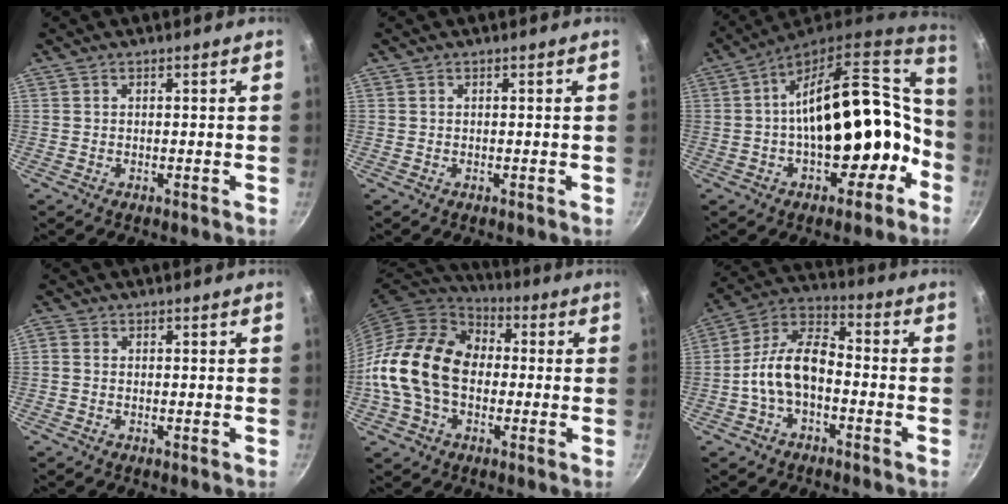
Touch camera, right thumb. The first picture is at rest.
{"total": 0.0}
{"total": 22.7, "force": [-3.1, 13.9, 17.7], "torque": [-0.203, 0.078, -0.024]}
{"total": 1.1, "force": [-0.2, 0.8, 0.8], "torque": [-0.022, 0.004, -0.010]}
{"total": 18.7, "force": [-0.7, 13.4, 13.0], "torque": [-0.211, 0.036, -0.025]}
{"total": 11.3, "force": [-3.0, 6.4, 8.9], "torque": [-0.154, 0.050, -0.070]}